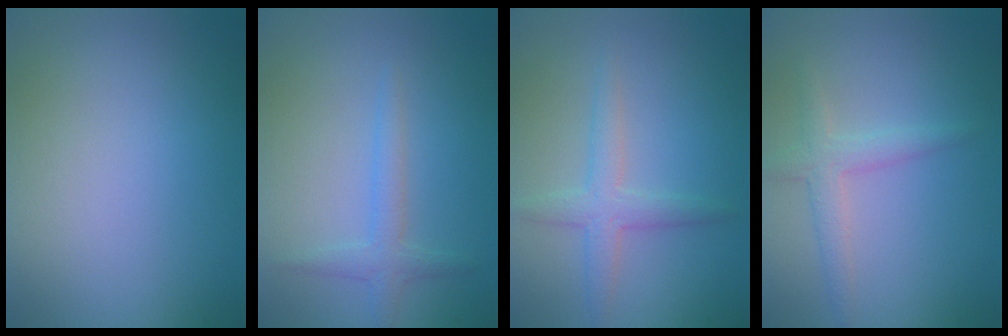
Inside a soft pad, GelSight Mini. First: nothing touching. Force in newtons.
{"total": 1.8, "press": 1.8, "slide": 0.0}
{"total": 2.5, "press": 2.5, "slide": 0.1}
{"total": 2.2, "press": 2.2, "slide": 0.0}